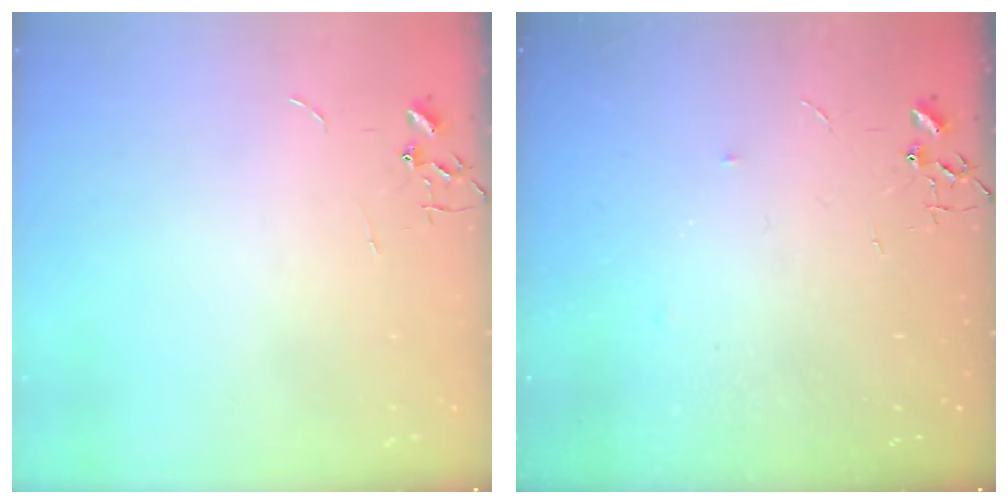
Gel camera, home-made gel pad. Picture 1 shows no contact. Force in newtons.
{"total": 3.6, "press": 3.5, "slide": 0.6}